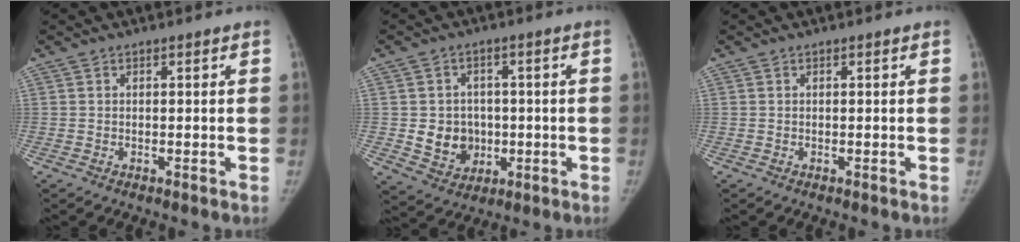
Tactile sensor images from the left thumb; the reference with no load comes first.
{"total": 8.2, "force": [-0.7, 7.2, 3.9], "torque": [-0.025, 0.004, -0.001]}
{"total": 0.0}